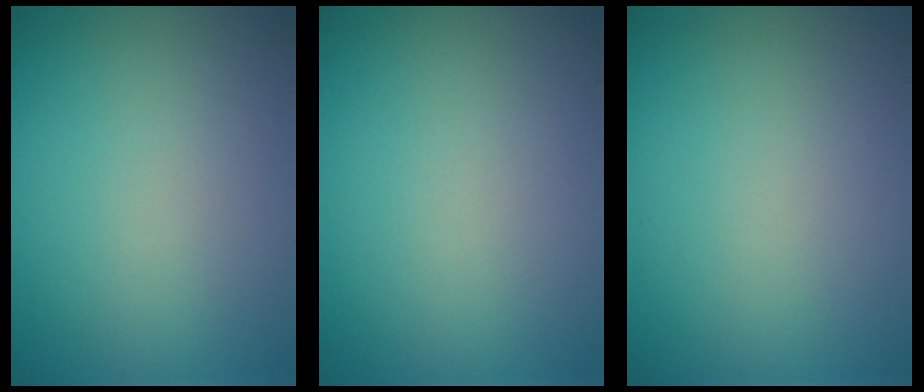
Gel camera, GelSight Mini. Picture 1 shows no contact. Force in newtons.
{"total": 0.0}
{"total": 0.0}